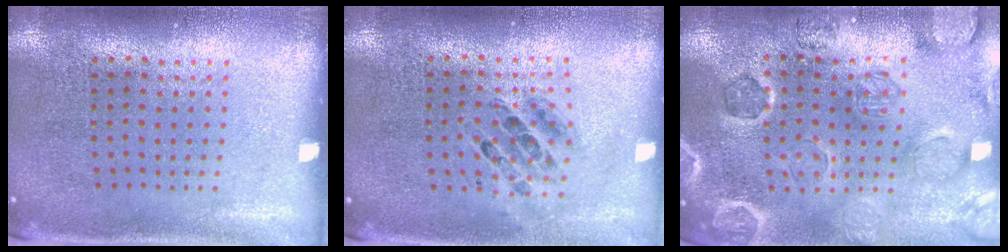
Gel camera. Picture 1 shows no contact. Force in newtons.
{"total": 0.6, "press": 0.6, "slide": 0.1}
{"total": 1.6, "press": 1.6, "slide": 0.2}